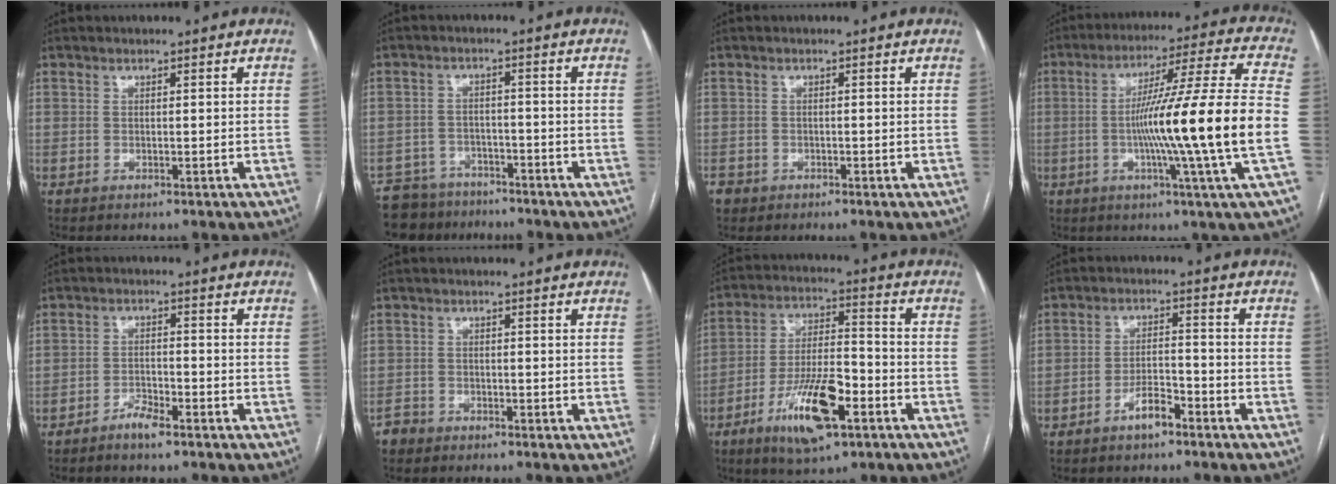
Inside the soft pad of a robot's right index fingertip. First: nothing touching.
{"total": 8.1, "force": [-6.9, 4.2, 0.3], "torque": [-0.003, 0.013, -0.109]}
{"total": 2.0, "force": [-1.1, 1.6, 0.1], "torque": [0.000, 0.005, -0.023]}
{"total": 19.6, "force": [-3.3, -2.5, 19.2], "torque": [-0.301, -0.008, -0.068]}
{"total": 3.4, "force": [-2.6, 0.8, 2.0], "torque": [-0.034, 0.003, -0.049]}
{"total": 2.3, "force": [-1.7, 1.5, -0.5], "torque": [0.010, 0.006, -0.039]}
{"total": 13.2, "force": [-6.4, 3.6, 10.9], "torque": [-0.207, -0.004, -0.110]}
{"total": 4.5, "force": [-3.1, 1.4, 3.0], "torque": [-0.056, 0.007, -0.056]}